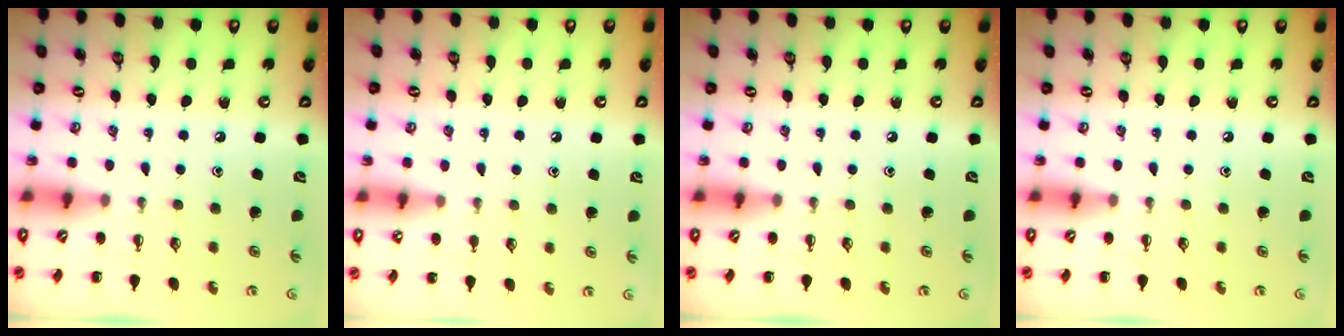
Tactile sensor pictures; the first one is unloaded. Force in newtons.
{"total": 5.6, "press": 5.2, "slide": 2.2}
{"total": 0.0}
{"total": 0.0}